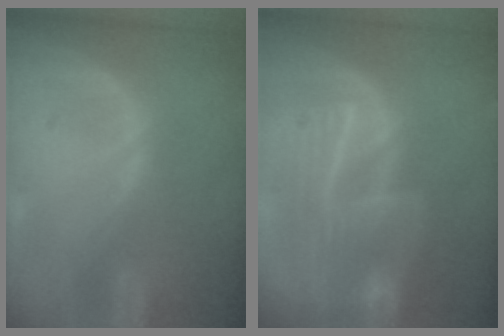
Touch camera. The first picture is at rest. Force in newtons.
{"total": 9.6, "press": 8.4, "slide": 4.7}